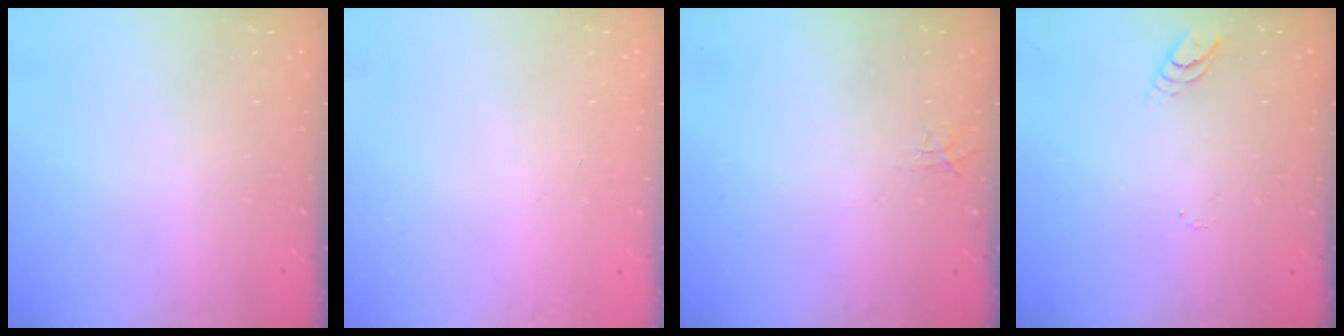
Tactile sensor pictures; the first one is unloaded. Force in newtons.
{"total": 0.0}
{"total": 4.7, "press": 4.6, "slide": 0.4}
{"total": 3.1, "press": 3.1, "slide": 0.4}